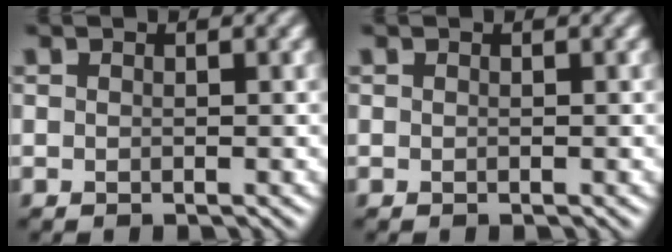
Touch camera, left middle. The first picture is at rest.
{"total": 0.0}